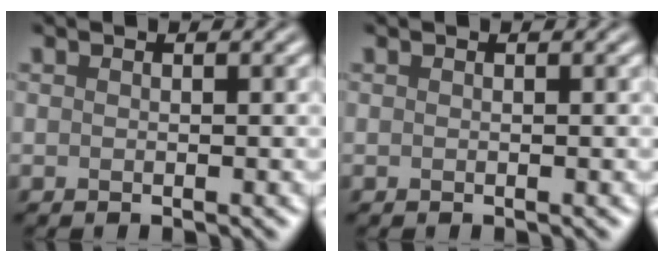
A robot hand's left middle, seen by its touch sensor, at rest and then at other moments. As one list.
[{"total": 0.0}]